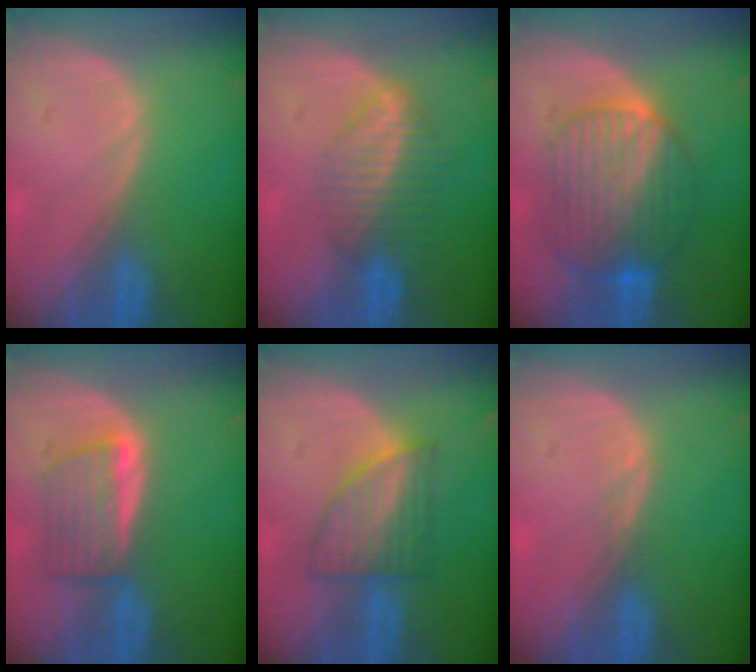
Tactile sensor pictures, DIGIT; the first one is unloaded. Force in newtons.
{"total": 6.9, "press": 6.0, "slide": 3.5}
{"total": 10.3, "press": 10.2, "slide": 0.8}
{"total": 5.6, "press": 5.5, "slide": 1.4}
{"total": 6.2, "press": 6.0, "slide": 1.5}
{"total": 1.0, "press": 0.8, "slide": 0.7}